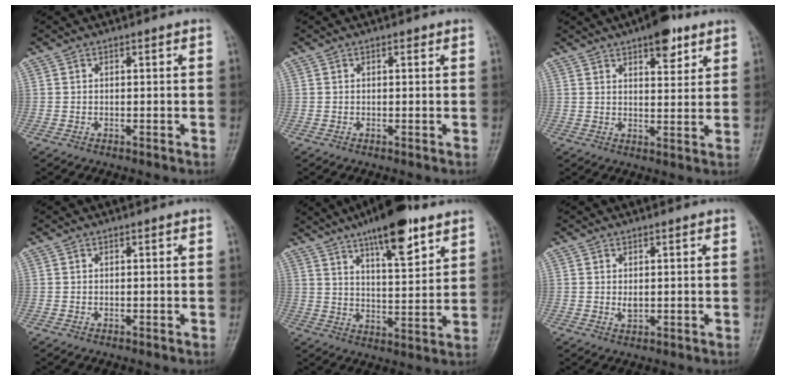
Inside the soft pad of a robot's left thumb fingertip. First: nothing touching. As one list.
[{"total": 0.7, "force": [0.3, 0.4, 0.5], "torque": [-0.004, 0.000, 0.003]}, {"total": 8.1, "force": [5.0, 3.3, 5.3], "torque": [-0.051, -0.023, 0.067]}, {"total": 0.0}, {"total": 15.1, "force": [9.6, 4.6, 10.8], "torque": [-0.144, -0.041, 0.151]}, {"total": 2.0, "force": [0.4, 1.2, 1.6], "torque": [-0.022, -0.006, 0.009]}]